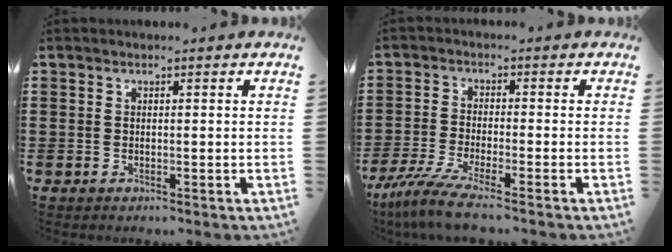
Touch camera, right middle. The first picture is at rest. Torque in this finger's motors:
{"motor_torque": [1.34, -0.80, 0.19, 0.05]}